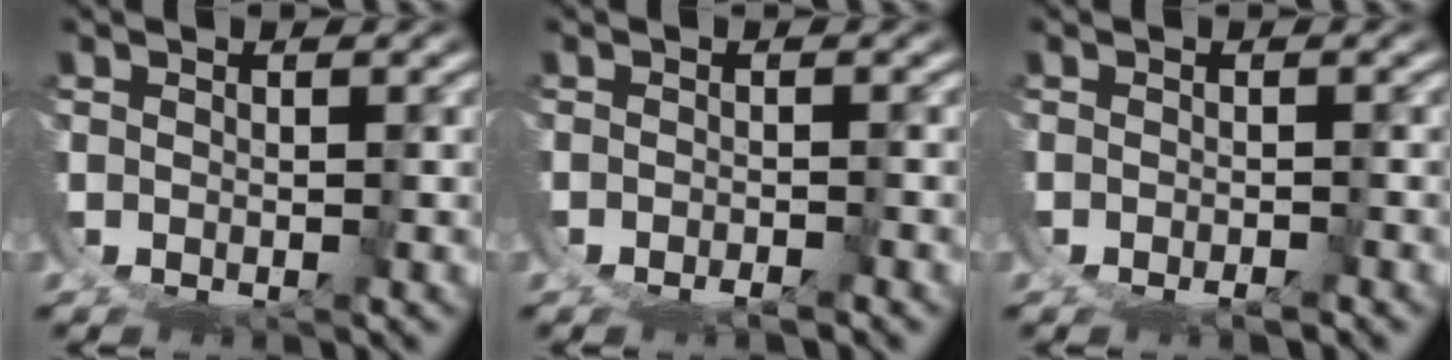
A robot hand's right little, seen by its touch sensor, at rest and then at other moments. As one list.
[{"total": 1.2, "force": [-0.7, -1.0, 0.1], "torque": [0.004, 0.003, -0.015]}, {"total": 0.9, "force": [-0.6, -0.7, 0.2], "torque": [0.001, 0.002, -0.012]}]